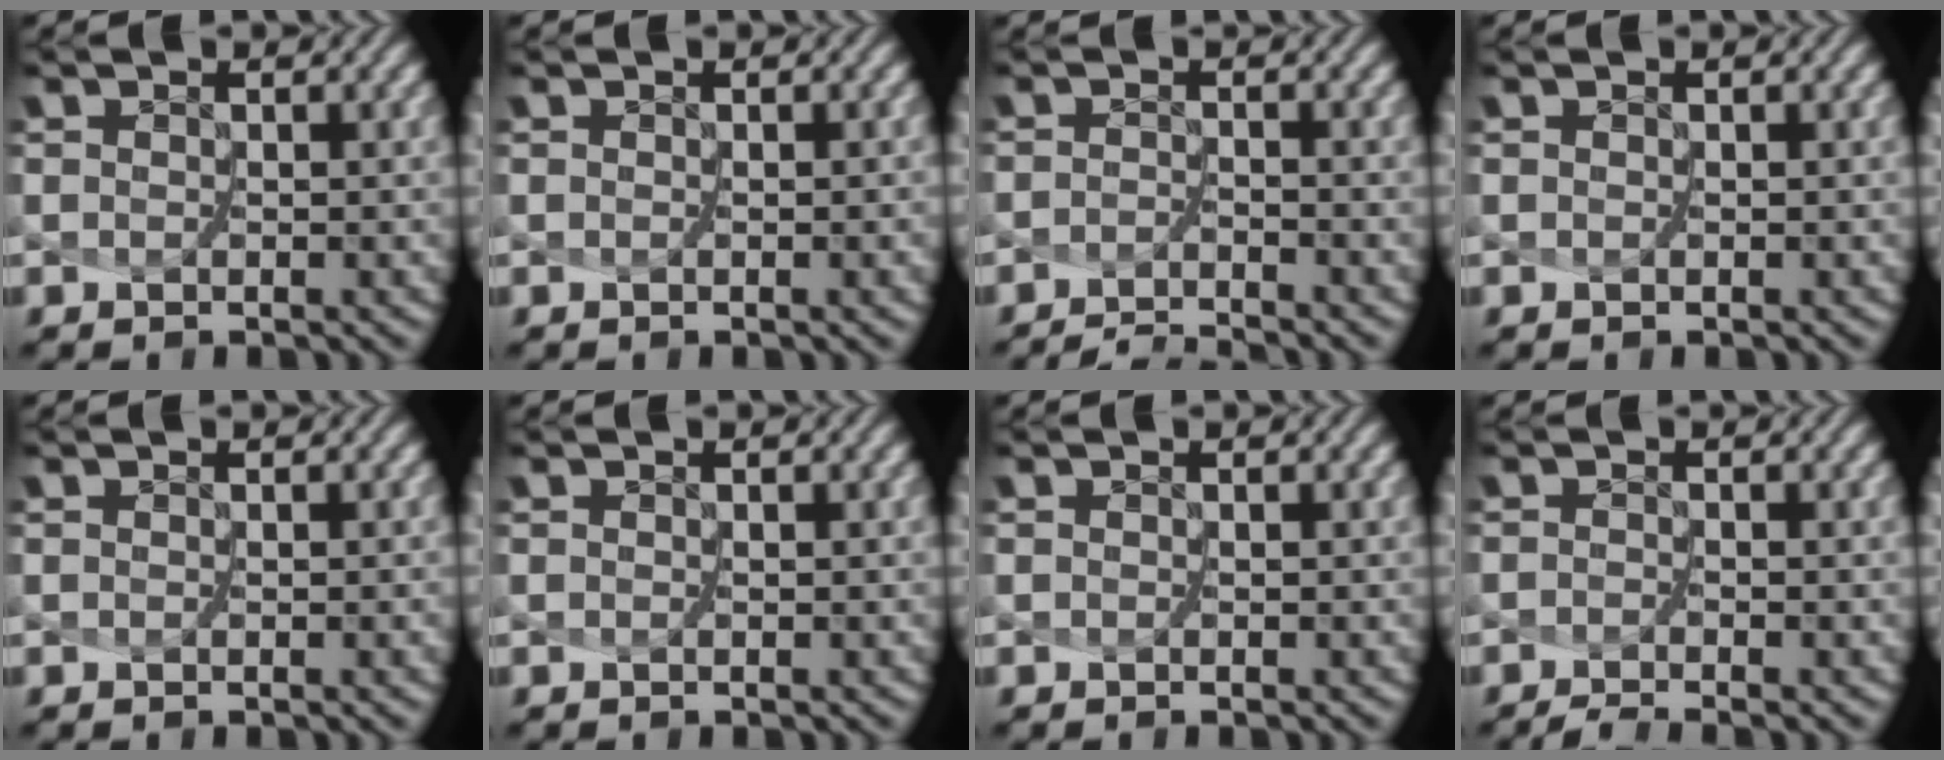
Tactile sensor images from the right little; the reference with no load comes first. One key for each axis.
{"total": 1.3, "fx": -0.2, "fy": 0.6, "fz": 1.1, "tx": -0.008, "ty": -0.001, "tz": -0.006}
{"total": 3.1, "fx": -3.1, "fy": -0.6, "fz": 0.3, "tx": -0.009, "ty": -0.012, "tz": -0.054}
{"total": 0.0}
{"total": 0.9, "fx": -0.1, "fy": 0.4, "fz": 0.8, "tx": -0.005, "ty": -0.001, "tz": -0.005}
{"total": 0.0}
{"total": 0.0}
{"total": 1.9, "fx": -1.7, "fy": -0.2, "fz": 0.6, "tx": -0.020, "ty": -0.007, "tz": -0.036}